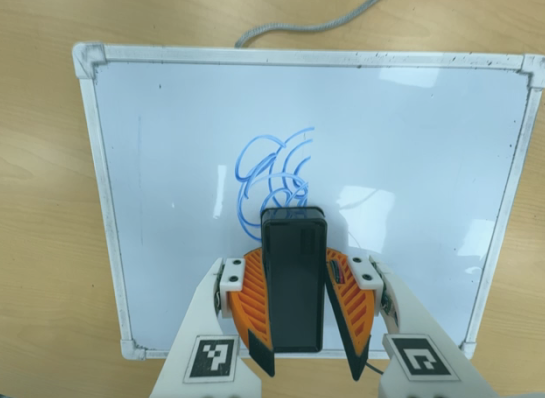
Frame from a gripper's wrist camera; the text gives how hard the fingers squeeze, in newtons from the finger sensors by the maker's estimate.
{"total": 10.0, "left": 9.3, "right": 10.8}